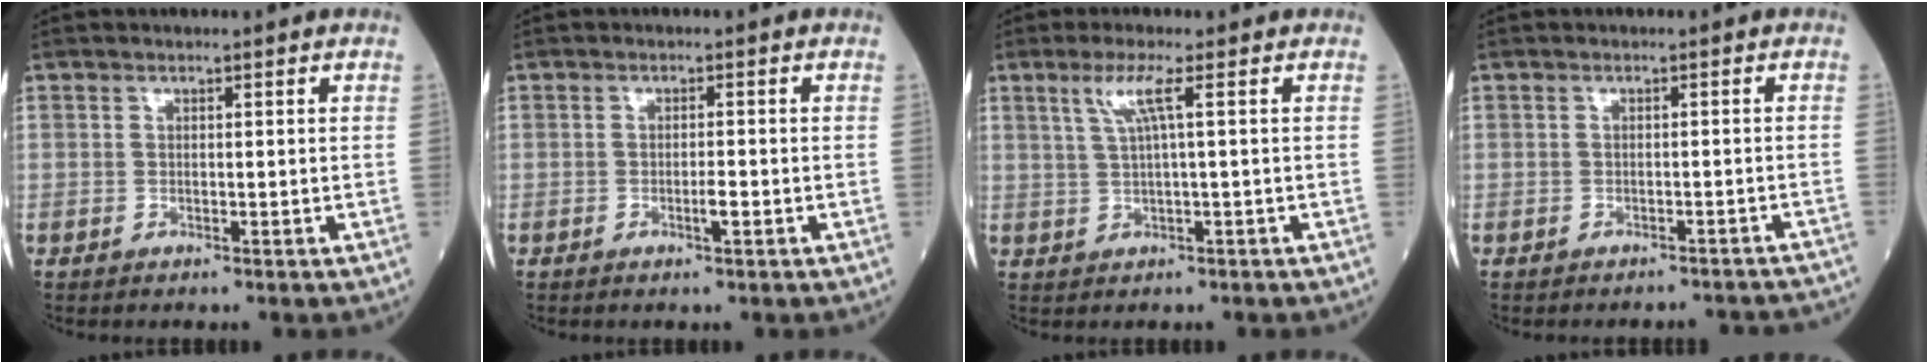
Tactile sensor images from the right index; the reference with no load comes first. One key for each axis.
{"total": 1.7, "fx": -0.6, "fy": 0.2, "fz": 1.5, "tx": -0.024, "ty": 0.000, "tz": -0.010}
{"total": 3.5, "fx": 1.2, "fy": -0.6, "fz": 3.2, "tx": -0.072, "ty": 0.006, "tz": 0.026}
{"total": 8.8, "fx": -8.3, "fy": 2.2, "fz": 1.9, "tx": -0.017, "ty": 0.003, "tz": -0.080}